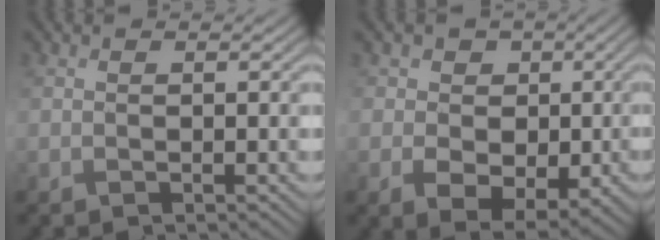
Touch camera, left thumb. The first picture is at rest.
{"total": 5.5, "force": [-0.4, 5.0, 2.3], "torque": [-0.050, -0.017, -0.010]}